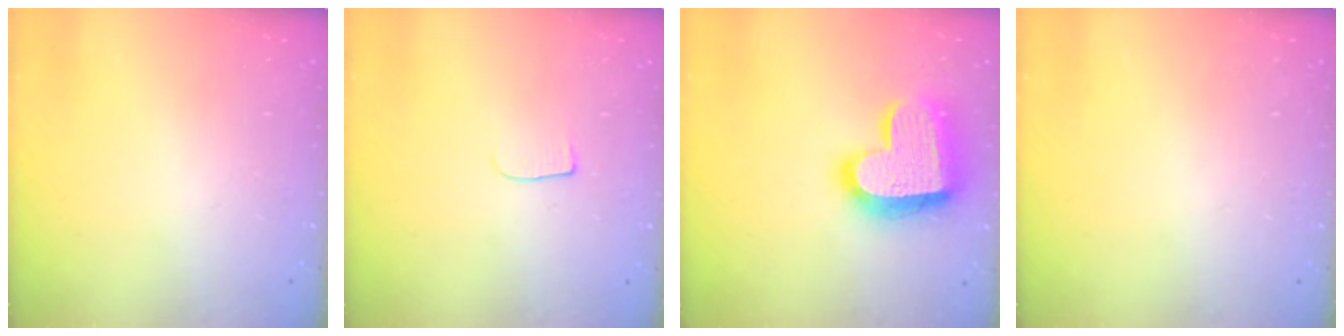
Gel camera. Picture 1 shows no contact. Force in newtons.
{"total": 4.5, "press": 4.4, "slide": 0.6}
{"total": 21.7, "press": 21.6, "slide": 1.5}
{"total": 0.0}